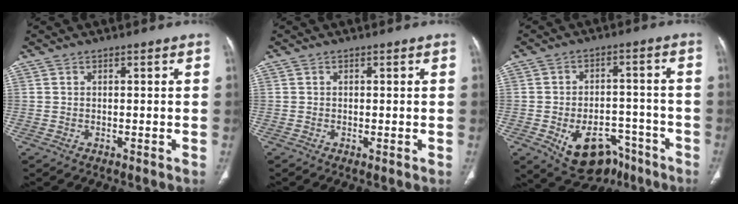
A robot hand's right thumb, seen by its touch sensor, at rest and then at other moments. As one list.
[{"total": 0.5, "force": [-0.1, 0.1, 0.5], "torque": [-0.012, -0.005, -0.004]}, {"total": 13.3, "force": [-7.4, 8.4, 7.1], "torque": [-0.073, 0.044, -0.100]}]